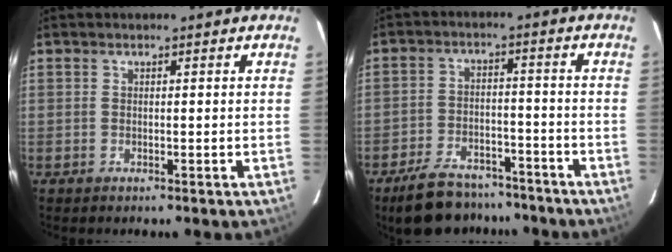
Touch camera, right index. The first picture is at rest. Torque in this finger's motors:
{"motor_torque": [1.04, -1.10, 0.29, 0.05]}